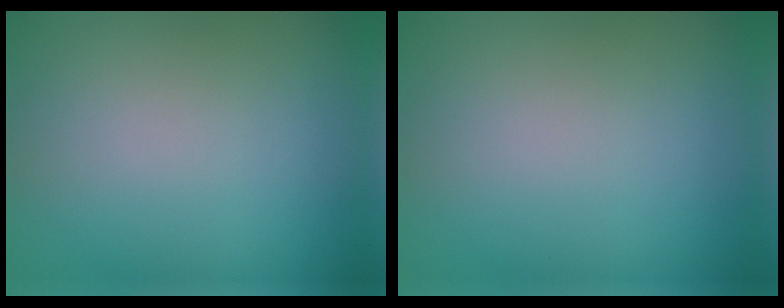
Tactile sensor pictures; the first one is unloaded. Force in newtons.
{"total": 0.0}